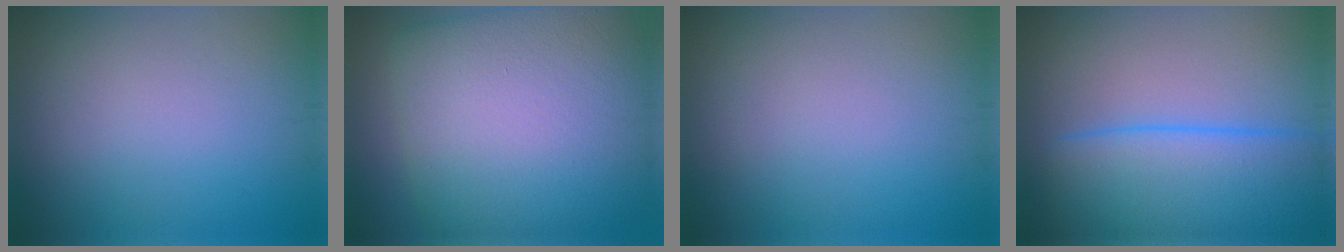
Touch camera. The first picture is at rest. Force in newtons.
{"total": 16.4, "press": 16.4, "slide": 0.5}
{"total": 0.0}
{"total": 9.7, "press": 9.7, "slide": 0.5}